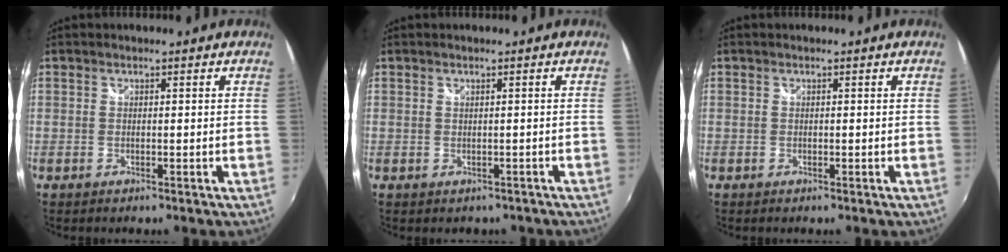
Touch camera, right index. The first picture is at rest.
{"total": 1.2, "force": [-0.4, 1.1, 0.3], "torque": [-0.004, -0.003, -0.001]}
{"total": 0.0}